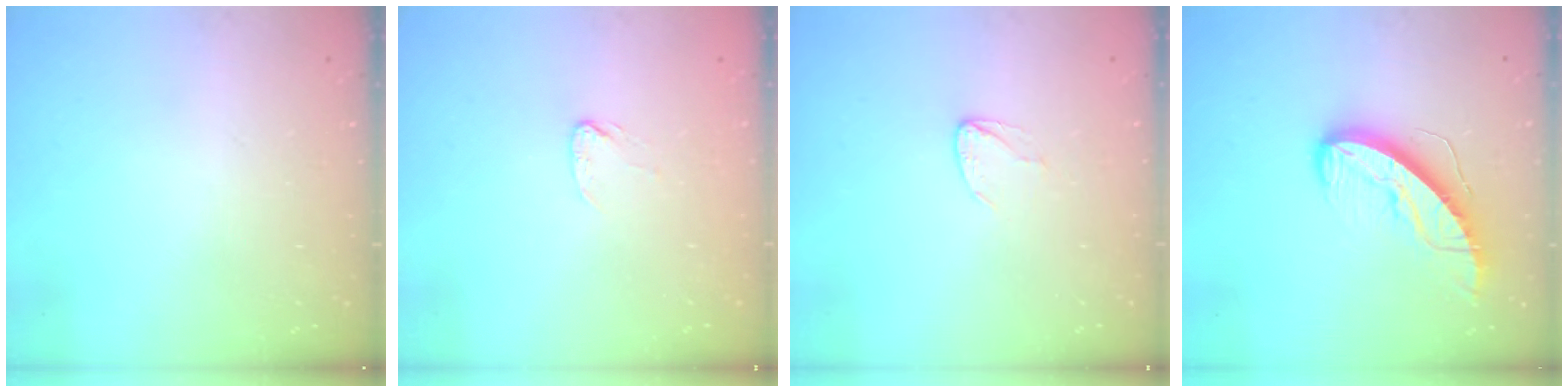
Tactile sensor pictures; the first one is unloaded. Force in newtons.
{"total": 3.4, "press": 3.4, "slide": 0.4}
{"total": 3.3, "press": 3.3, "slide": 0.3}
{"total": 11.2, "press": 11.2, "slide": 0.9}